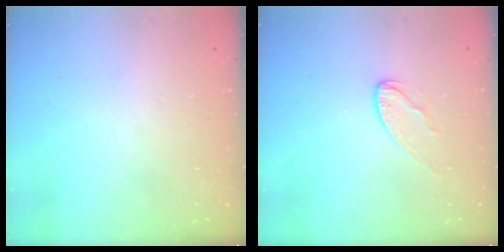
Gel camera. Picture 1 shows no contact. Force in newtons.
{"total": 6.6, "press": 6.6, "slide": 0.7}